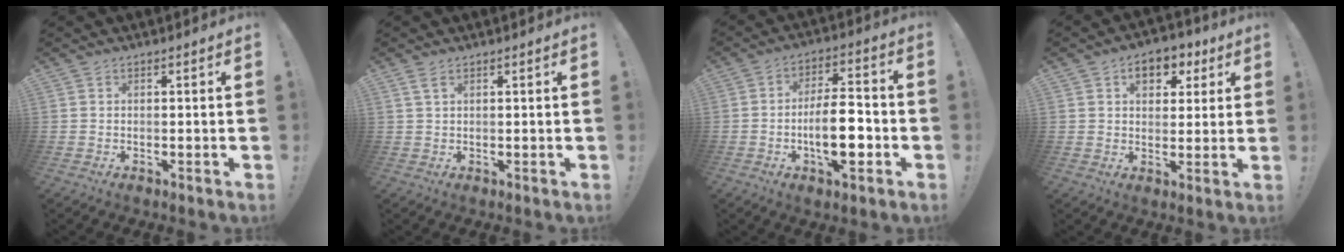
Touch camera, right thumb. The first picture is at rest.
{"total": 2.5, "force": [1.3, 1.0, 1.8], "torque": [-0.038, 0.001, 0.024]}
{"total": 13.3, "force": [-3.7, 4.7, 11.8], "torque": [-0.209, 0.007, -0.069]}
{"total": 8.3, "force": [3.6, 5.8, 4.7], "torque": [-0.055, -0.010, 0.063]}